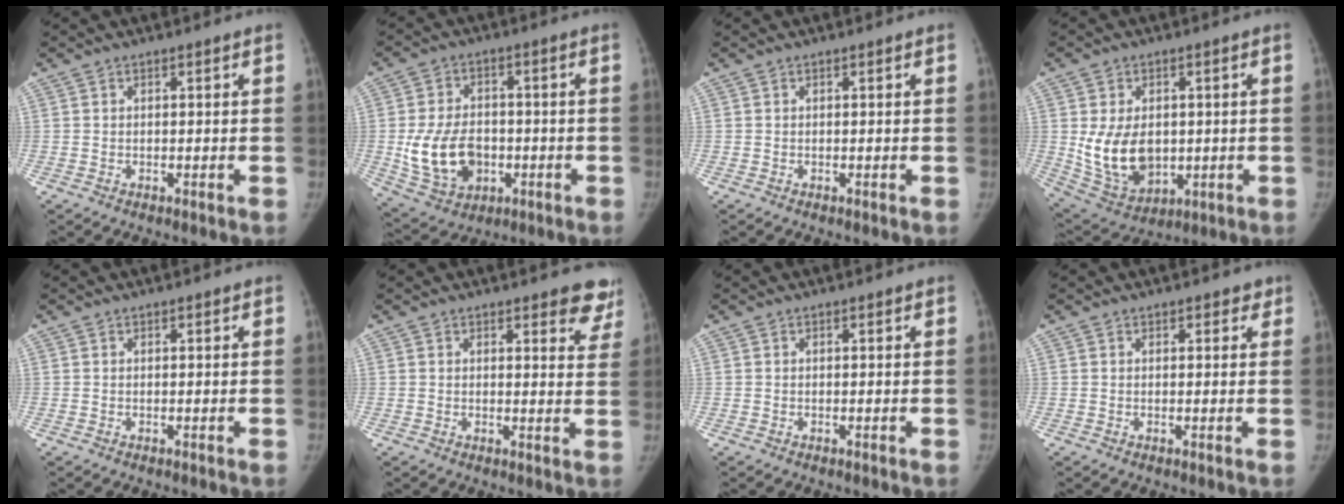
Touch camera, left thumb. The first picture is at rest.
{"total": 12.8, "force": [-2.2, 9.3, 8.5], "torque": [-0.132, 0.006, -0.022]}
{"total": 0.0}
{"total": 12.6, "force": [0.0, 8.9, 8.8], "torque": [-0.129, -0.011, 0.028]}
{"total": 0.0}
{"total": 7.0, "force": [5.8, 2.5, 3.0], "torque": [0.008, -0.031, 0.047]}
{"total": 0.0}
{"total": 1.6, "force": [1.1, 1.0, 0.5], "torque": [0.016, -0.003, 0.009]}